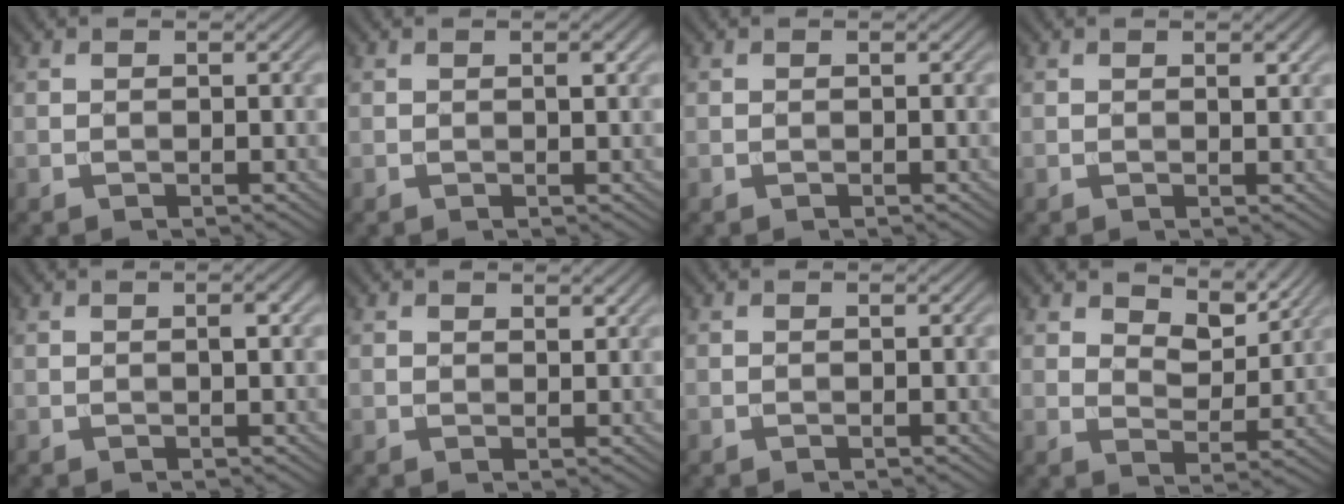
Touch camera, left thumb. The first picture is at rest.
{"total": 1.1, "force": [0.3, 0.2, 1.0], "torque": [-0.014, 0.001, 0.004]}
{"total": 0.0}
{"total": 1.0, "force": [0.5, 0.3, 0.8], "torque": [-0.011, -0.003, 0.010]}
{"total": 1.3, "force": [0.1, 0.3, 1.3], "torque": [-0.018, 0.002, 0.001]}
{"total": 1.6, "force": [1.2, 0.8, 0.7], "torque": [-0.013, 0.000, 0.024]}
{"total": 0.0}
{"total": 7.0, "force": [5.1, 3.5, 3.3], "torque": [-0.062, -0.003, 0.083]}